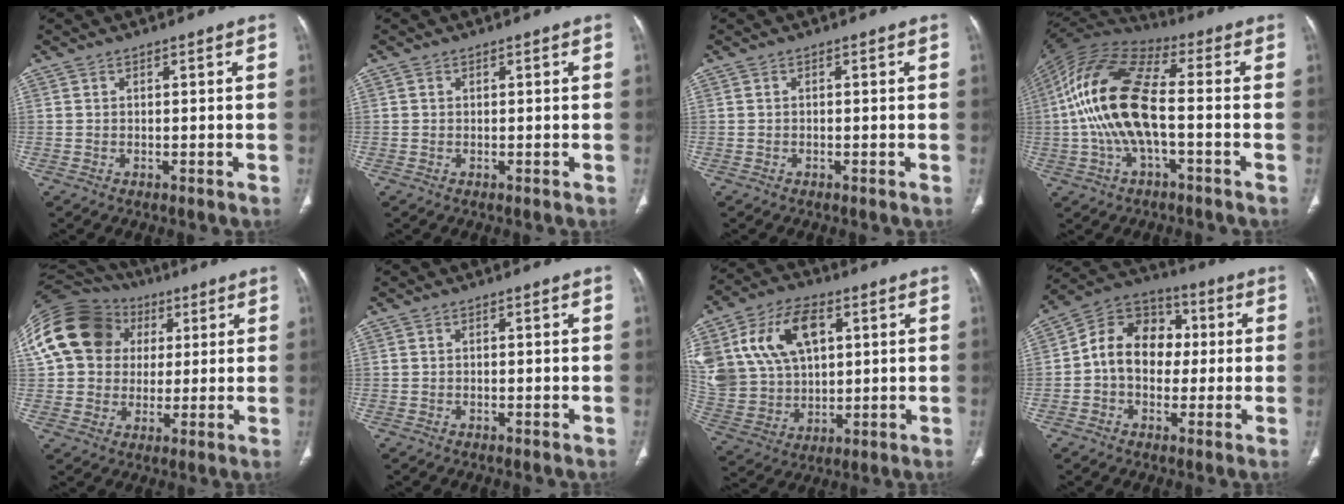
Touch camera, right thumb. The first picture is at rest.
{"total": 0.0}
{"total": 0.0}
{"total": 17.6, "force": [-1.6, 7.4, 15.9], "torque": [-0.328, 0.035, -0.034]}
{"total": 19.6, "force": [4.7, 16.3, 9.8], "torque": [-0.186, 0.035, 0.083]}
{"total": 0.0}
{"total": 23.2, "force": [7.6, 15.8, 15.2], "torque": [-0.316, 0.011, 0.154]}
{"total": 12.9, "force": [0.3, 9.9, 8.2], "torque": [-0.103, 0.035, -0.009]}